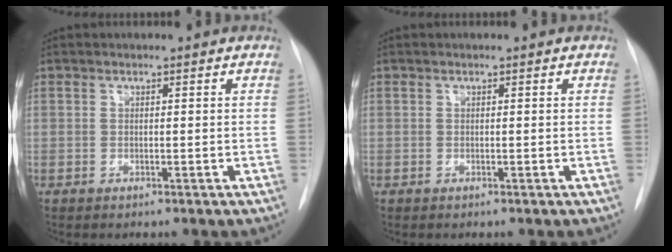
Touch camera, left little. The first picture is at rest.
{"total": 0.0}